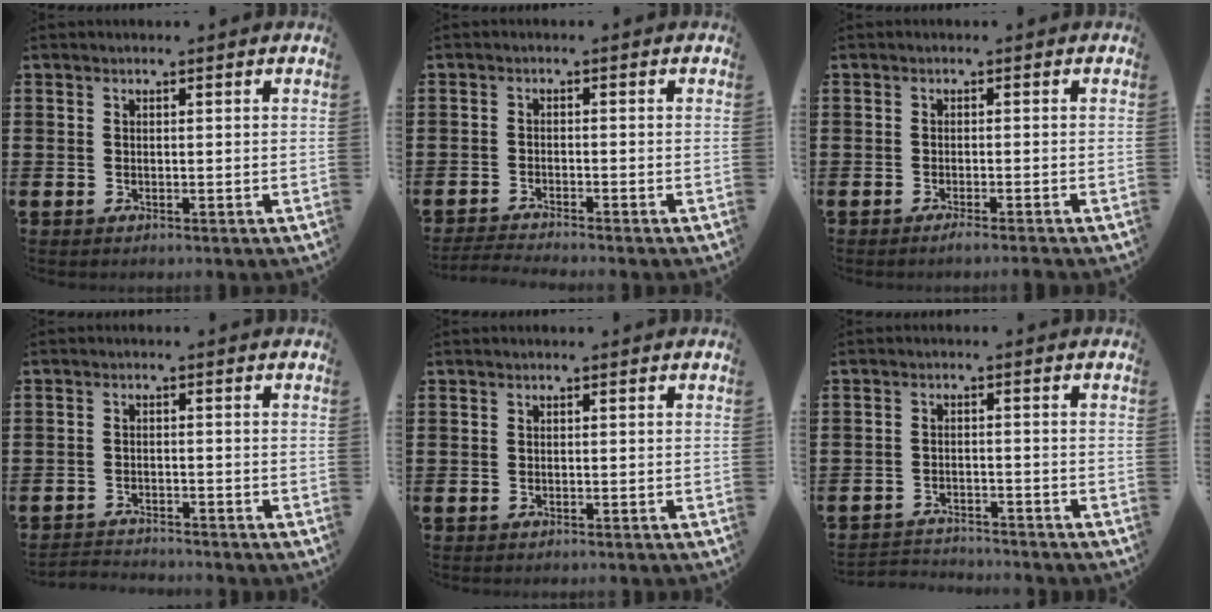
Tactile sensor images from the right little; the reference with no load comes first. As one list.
[{"total": 1.5, "force": [-1.5, -0.2, 0.3], "torque": [-0.004, 0.001, -0.030]}, {"total": 1.1, "force": [-0.9, -0.1, 0.6], "torque": [-0.009, -0.002, -0.018]}, {"total": 2.0, "force": [-2.0, 0.0, -0.2], "torque": [-0.002, 0.002, -0.045]}, {"total": 0.0}, {"total": 2.4, "force": [-2.4, 0.1, -0.2], "torque": [-0.003, 0.002, -0.053]}]